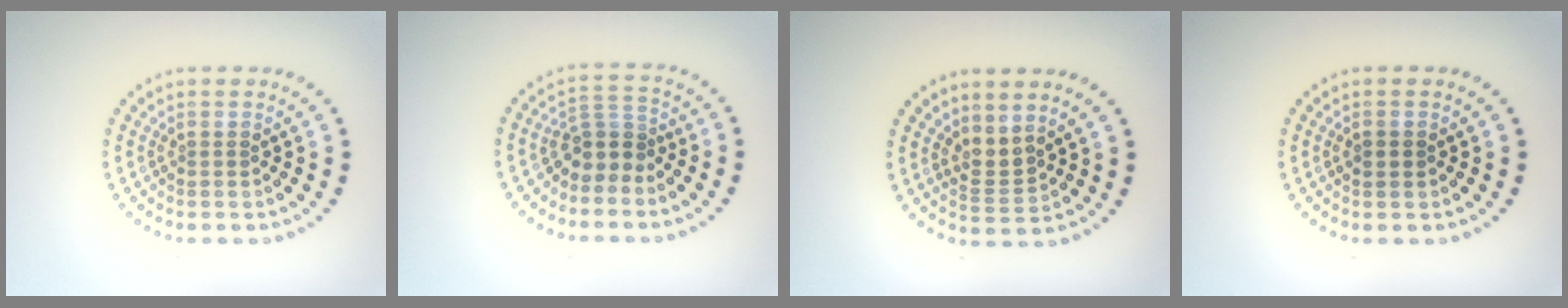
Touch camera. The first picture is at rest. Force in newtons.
{"total": 2.8, "press": 2.2, "slide": 1.8}
{"total": 1.9, "press": 1.3, "slide": 1.4}
{"total": 1.2, "press": 1.2, "slide": 0.2}